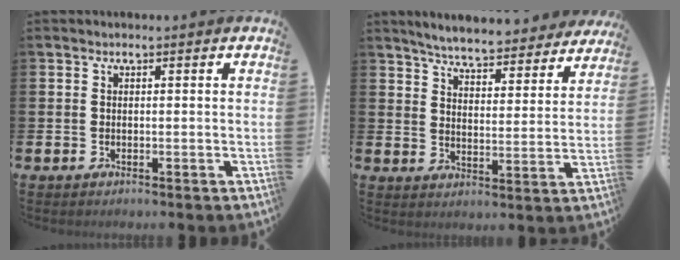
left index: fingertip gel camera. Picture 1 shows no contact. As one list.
[{"total": 6.0, "force": [5.8, 0.5, 1.4], "torque": [-0.049, -0.039, 0.098]}]